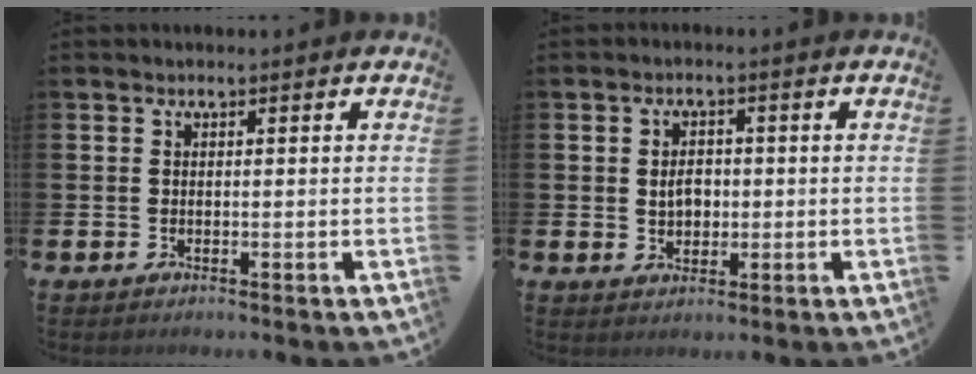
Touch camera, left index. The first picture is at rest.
{"total": 3.0, "force": [0.1, 2.3, 2.0], "torque": [-0.026, 0.004, -0.005]}